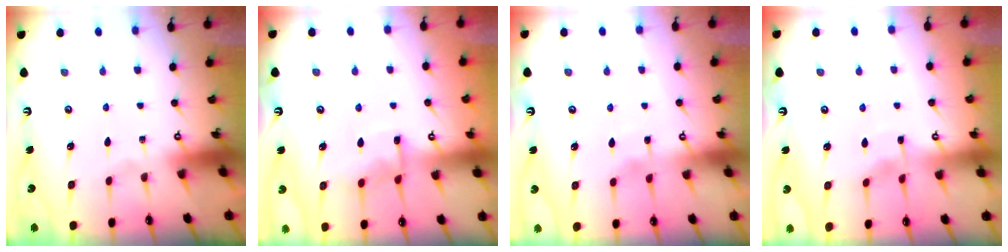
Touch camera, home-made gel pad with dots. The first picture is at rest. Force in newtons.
{"total": 8.0, "press": 7.9, "slide": 0.8}
{"total": 2.6, "press": 2.5, "slide": 0.2}
{"total": 2.7, "press": 2.7, "slide": 0.3}